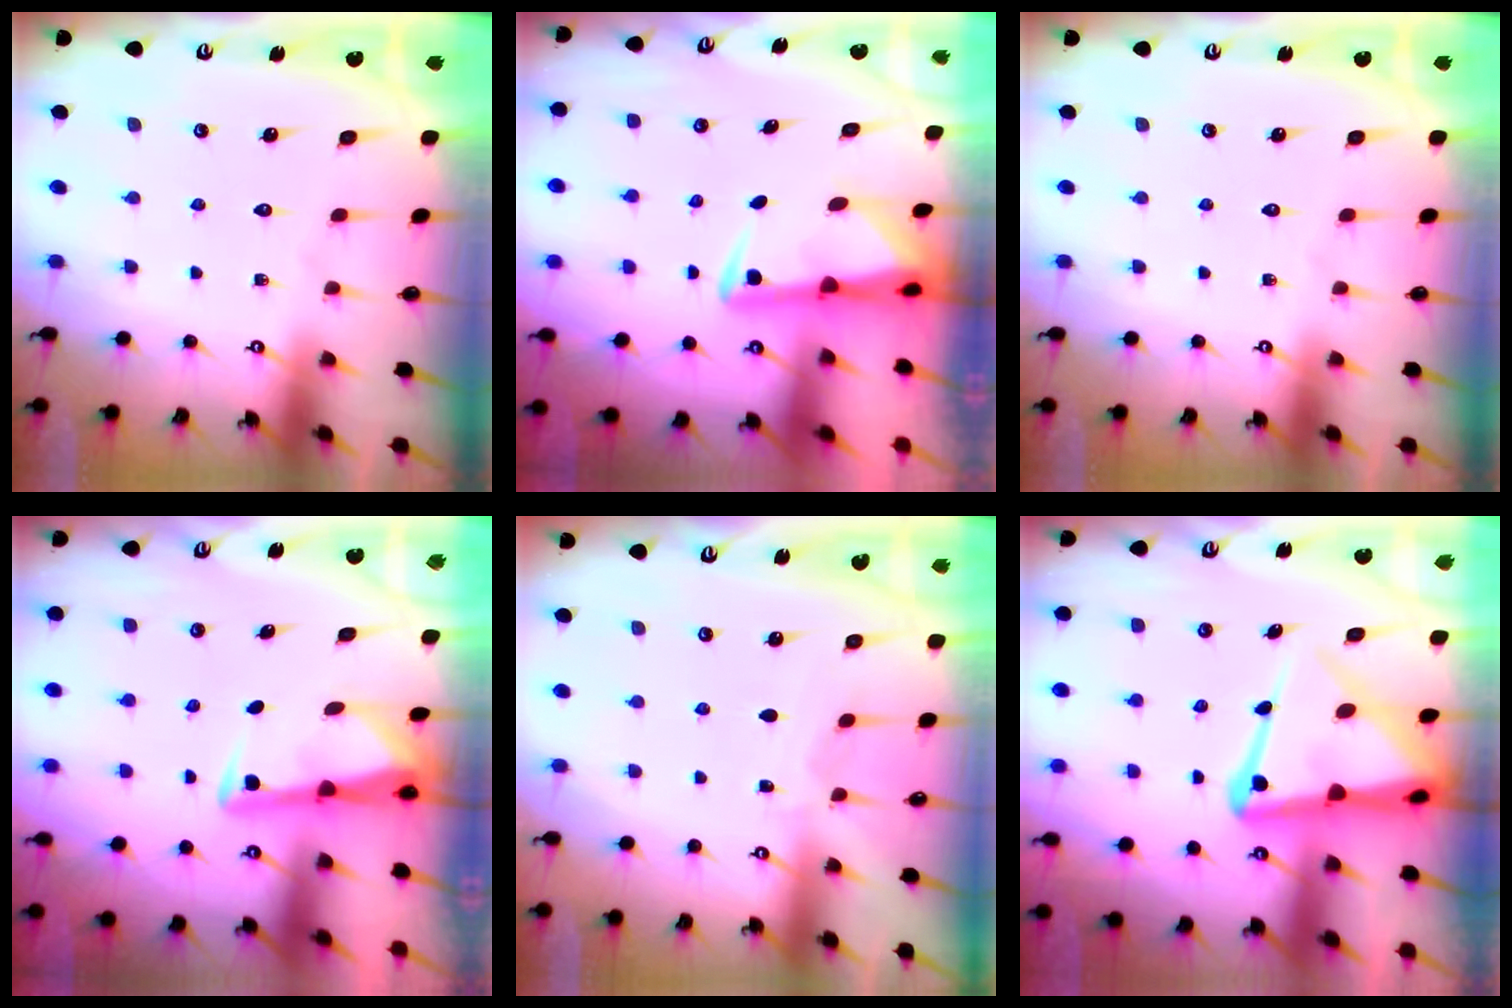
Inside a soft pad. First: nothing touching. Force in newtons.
{"total": 2.9, "press": 2.8, "slide": 0.5}
{"total": 0.0}
{"total": 3.1, "press": 3.1, "slide": 0.3}
{"total": 4.2, "press": 4.2, "slide": 0.6}
{"total": 12.5, "press": 12.4, "slide": 1.2}